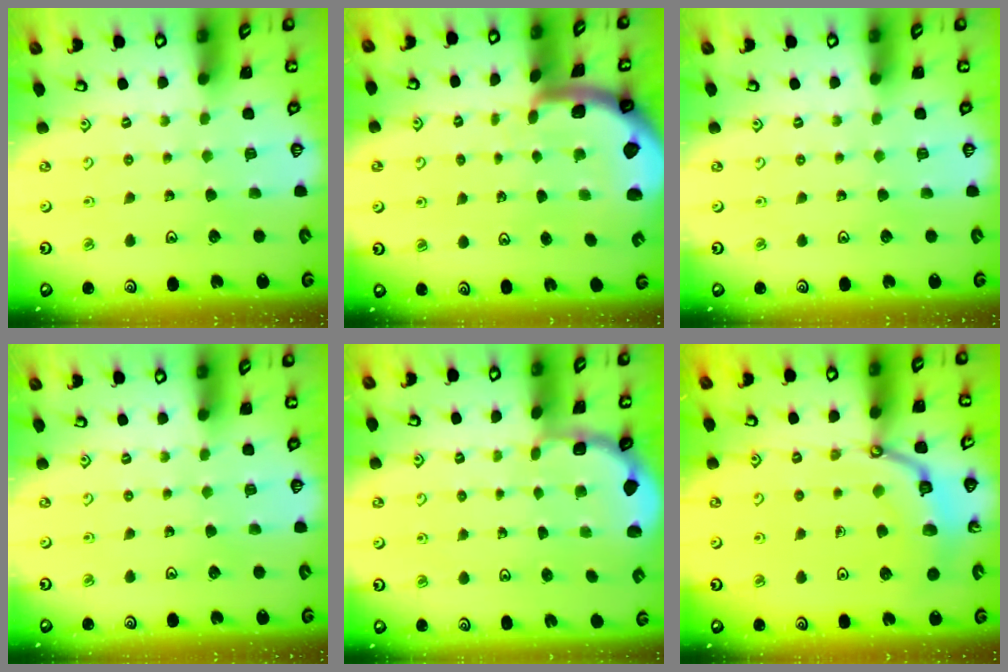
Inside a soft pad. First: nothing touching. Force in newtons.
{"total": 2.4, "press": 2.4, "slide": 0.3}
{"total": 0.0}
{"total": 0.0}
{"total": 1.9, "press": 1.7, "slide": 0.7}
{"total": 8.0, "press": 8.0, "slide": 0.3}